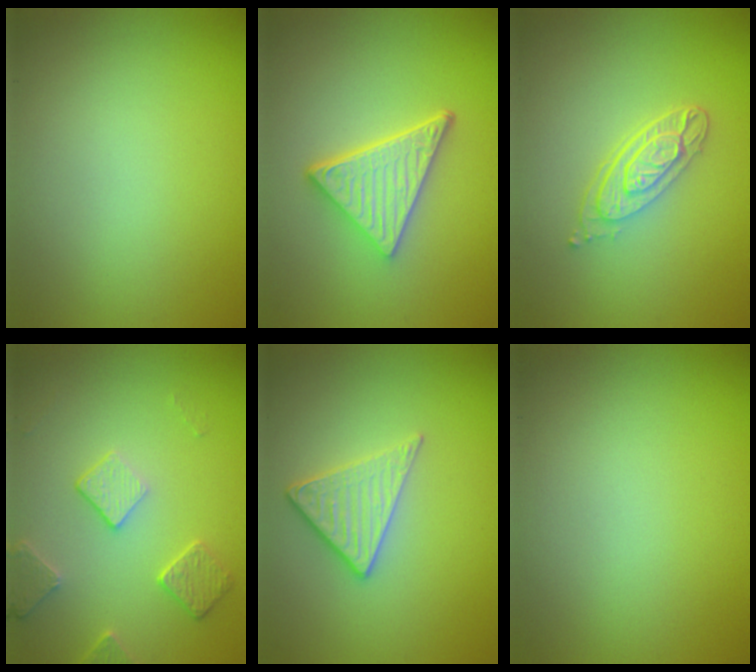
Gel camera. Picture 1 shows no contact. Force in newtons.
{"total": 5.1, "press": 3.8, "slide": 3.4}
{"total": 3.5, "press": 2.7, "slide": 2.2}
{"total": 3.0, "press": 2.7, "slide": 1.4}
{"total": 2.9, "press": 2.6, "slide": 1.3}
{"total": 0.0}